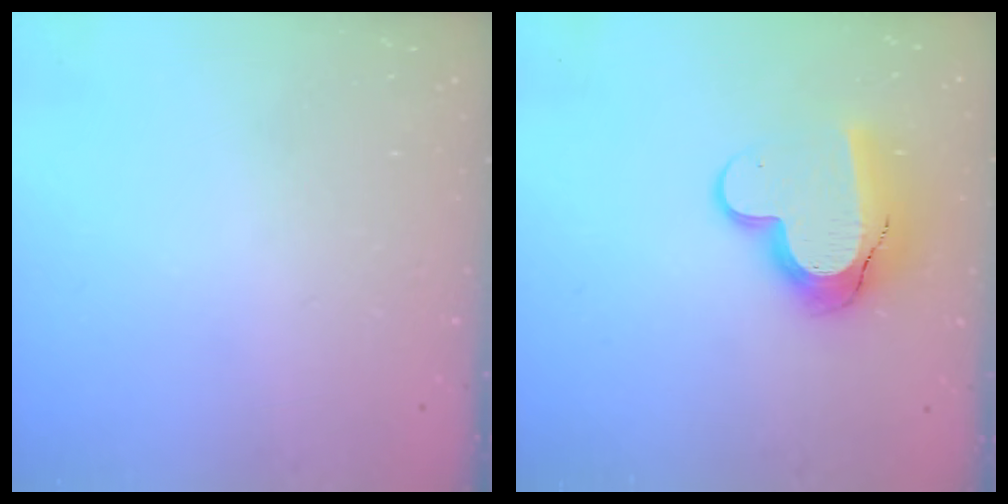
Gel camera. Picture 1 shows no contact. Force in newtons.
{"total": 11.8, "press": 11.8, "slide": 1.0}